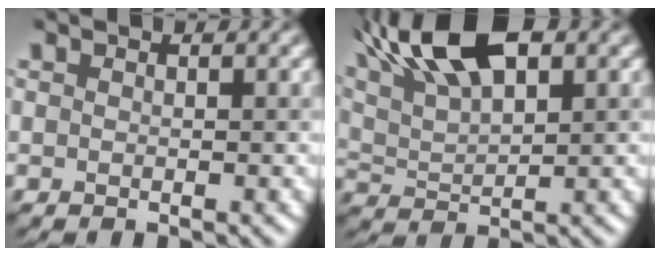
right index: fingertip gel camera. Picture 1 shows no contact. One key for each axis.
{"total": 9.0, "fx": 5.4, "fy": 3.3, "fz": 6.4, "tx": -0.123, "ty": 0.027, "tz": 0.098}